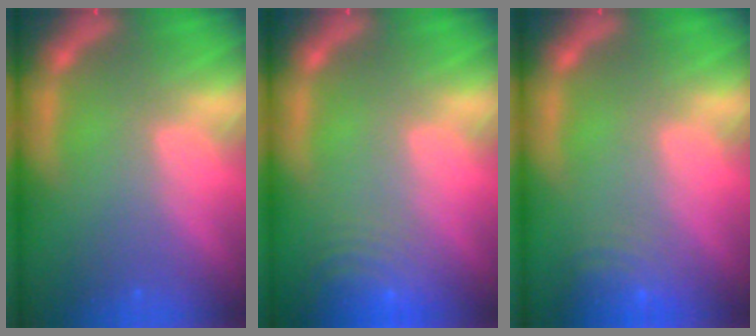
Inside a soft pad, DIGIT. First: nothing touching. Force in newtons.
{"total": 8.5}
{"total": 5.6}